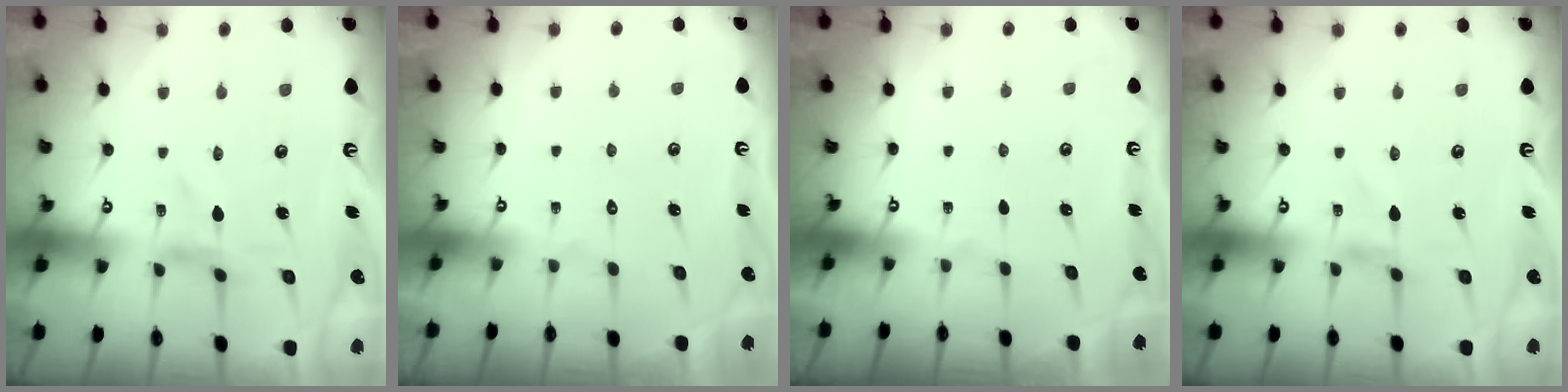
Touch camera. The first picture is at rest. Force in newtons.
{"total": 1.7, "press": 1.7, "slide": 0.1}
{"total": 0.0}
{"total": 0.5, "press": 0.5, "slide": 0.1}